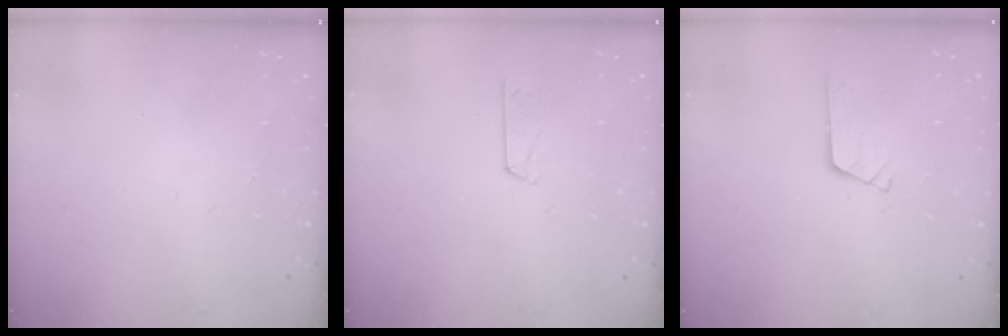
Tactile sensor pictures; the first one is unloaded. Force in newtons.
{"total": 3.6, "press": 3.5, "slide": 0.4}
{"total": 2.9, "press": 2.9, "slide": 0.2}